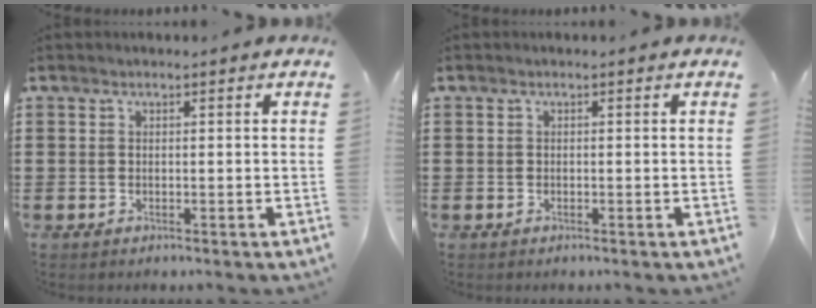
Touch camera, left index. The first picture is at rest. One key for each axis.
{"total": 0.0}